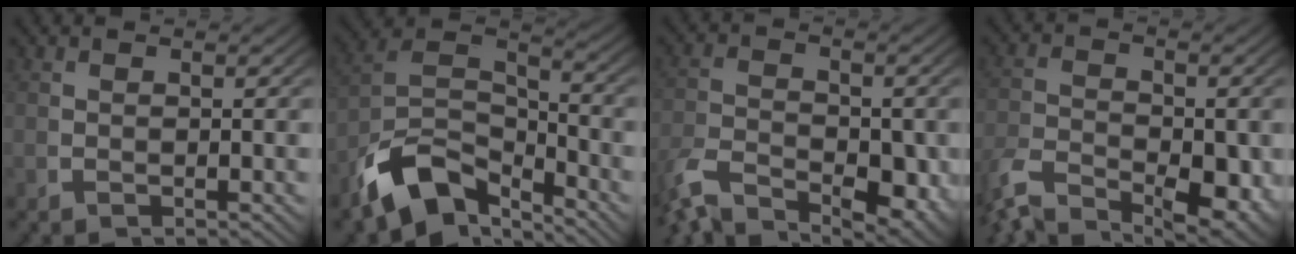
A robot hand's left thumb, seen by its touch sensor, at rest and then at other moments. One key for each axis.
{"total": 11.0, "fx": -3.5, "fy": 7.3, "fz": 7.4, "tx": -0.163, "ty": -0.043, "tz": -0.046}
{"total": 6.8, "fx": -3.9, "fy": 3.5, "fz": 4.3, "tx": -0.072, "ty": -0.036, "tz": -0.060}
{"total": 7.5, "fx": -4.3, "fy": 3.8, "fz": 4.9, "tx": -0.086, "ty": -0.043, "tz": -0.061}